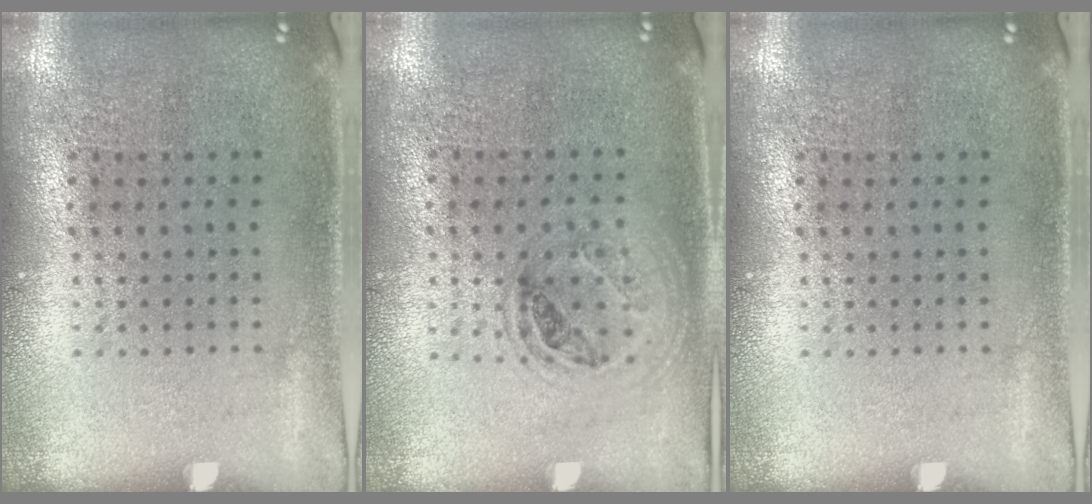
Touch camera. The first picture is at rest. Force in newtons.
{"total": 1.0, "press": 0.9, "slide": 0.3}
{"total": 0.0}